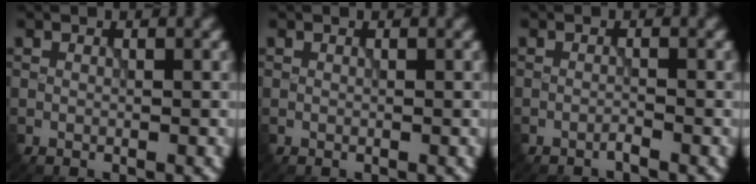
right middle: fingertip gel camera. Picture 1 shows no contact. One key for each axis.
{"total": 0.0}
{"total": 0.7, "fx": -0.6, "fy": -0.1, "fz": 0.3, "tx": -0.004, "ty": 0.004, "tz": -0.016}